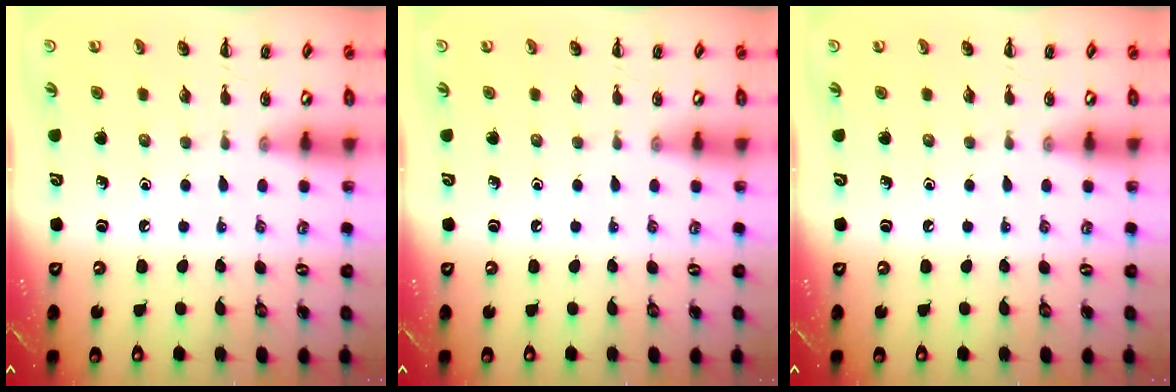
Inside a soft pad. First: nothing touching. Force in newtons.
{"total": 0.0}
{"total": 0.0}